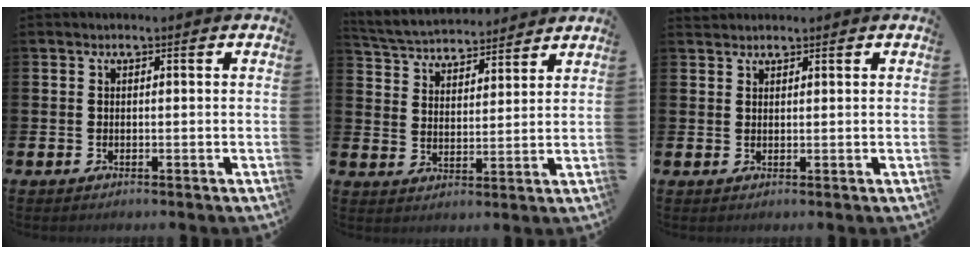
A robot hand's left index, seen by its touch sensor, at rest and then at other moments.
{"total": 5.0, "force": [4.9, 1.0, 0.1], "torque": [-0.029, -0.033, 0.085]}
{"total": 1.3, "force": [1.3, 0.4, 0.0], "torque": [0.006, 0.000, 0.023]}